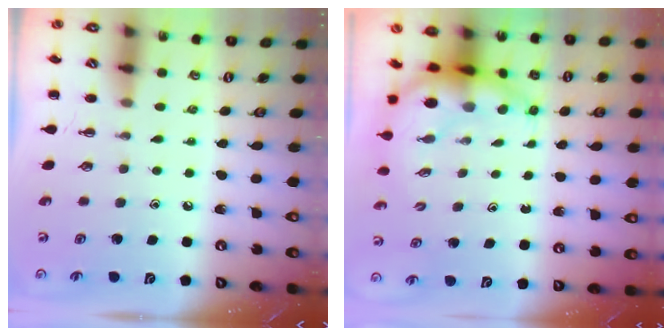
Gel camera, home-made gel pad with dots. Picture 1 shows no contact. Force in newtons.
{"total": 6.5, "press": 6.3, "slide": 1.8}